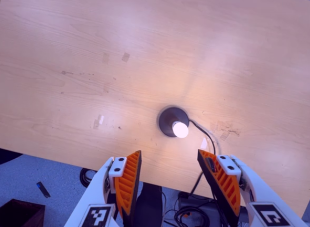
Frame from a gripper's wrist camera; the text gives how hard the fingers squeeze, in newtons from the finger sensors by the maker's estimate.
{"total": 0.0}